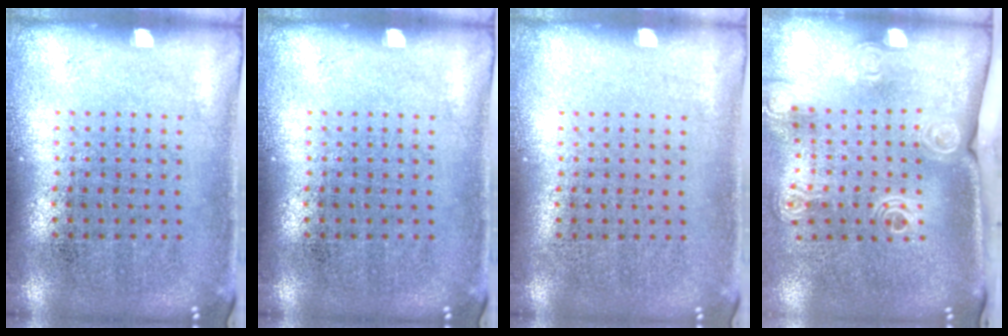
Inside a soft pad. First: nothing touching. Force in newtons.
{"total": 0.0}
{"total": 0.0}
{"total": 2.1, "press": 1.6, "slide": 1.3}